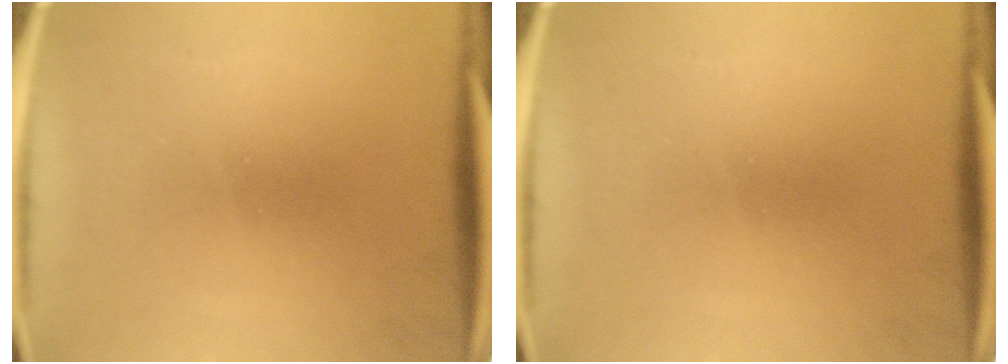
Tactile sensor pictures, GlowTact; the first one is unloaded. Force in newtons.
{"total": 0.0}